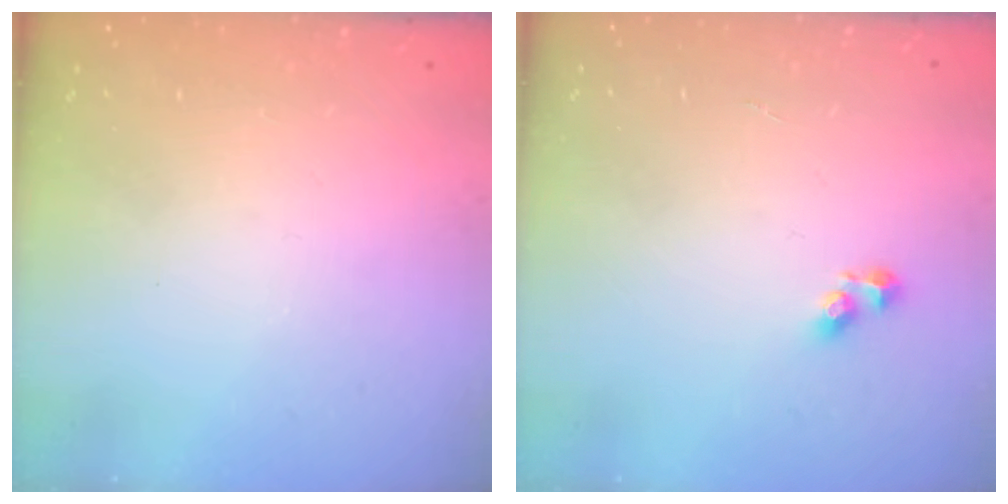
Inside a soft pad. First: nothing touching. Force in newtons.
{"total": 2.5, "press": 2.5, "slide": 0.2}